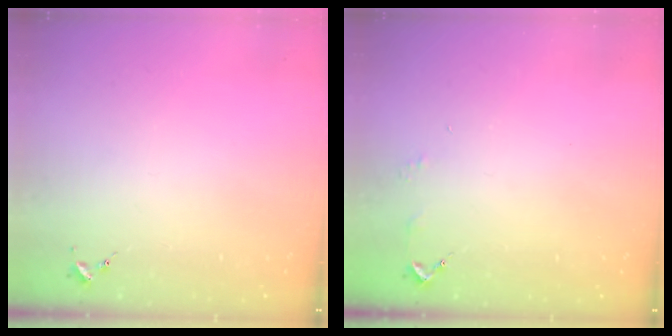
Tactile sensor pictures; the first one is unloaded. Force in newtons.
{"total": 2.9, "press": 2.8, "slide": 0.3}